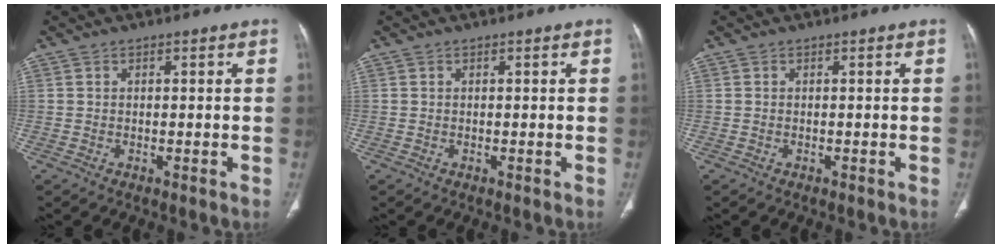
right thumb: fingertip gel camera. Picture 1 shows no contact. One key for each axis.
{"total": 0.0}
{"total": 0.0}